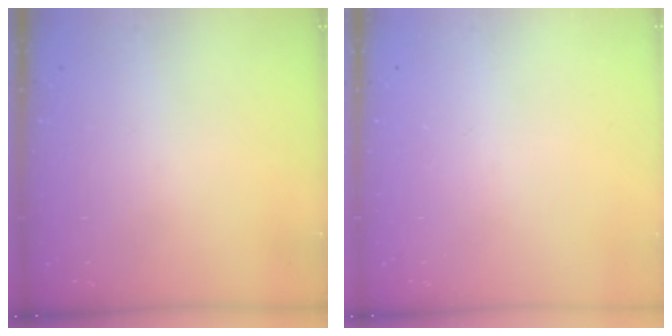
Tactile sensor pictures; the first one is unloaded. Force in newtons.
{"total": 0.0}